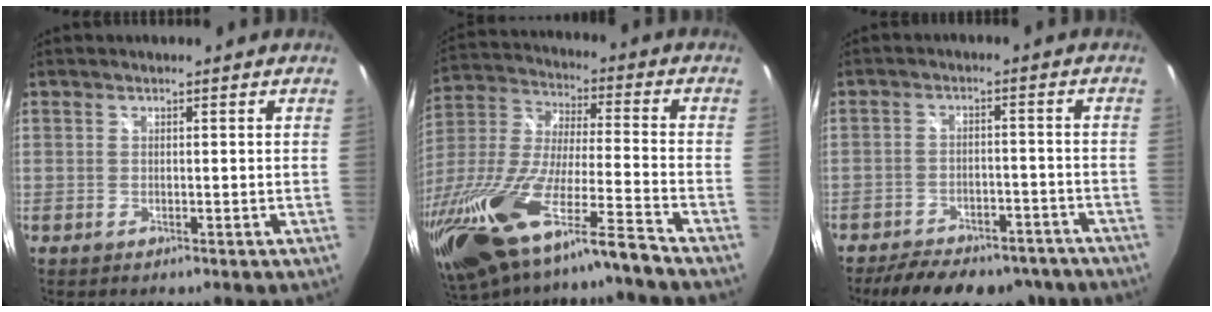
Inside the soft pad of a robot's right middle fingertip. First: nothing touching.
{"total": 23.3, "force": [-15.5, 2.5, 17.2], "torque": [-0.342, -0.058, -0.284]}
{"total": 17.7, "force": [-14.4, 6.9, 7.6], "torque": [-0.156, -0.003, -0.183]}